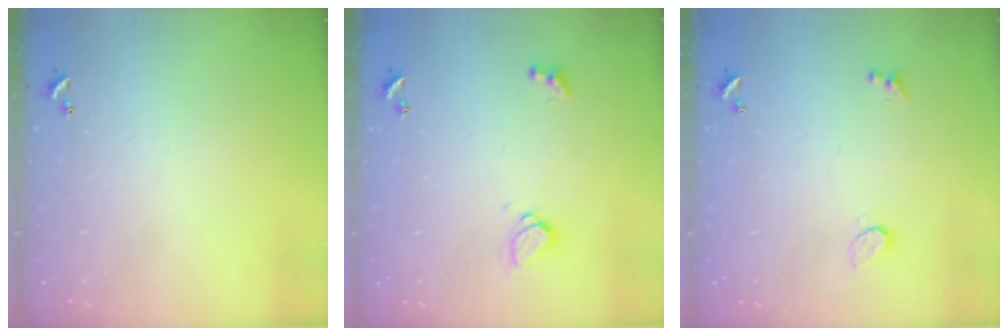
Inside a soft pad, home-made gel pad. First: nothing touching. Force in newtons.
{"total": 1.6, "press": 1.5, "slide": 0.4}
{"total": 0.9, "press": 0.8, "slide": 0.4}